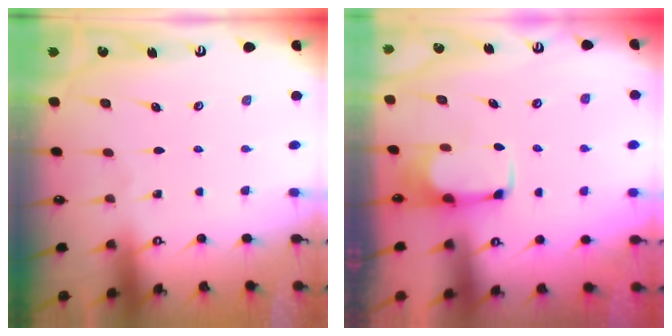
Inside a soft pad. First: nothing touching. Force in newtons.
{"total": 1.9, "press": 1.7, "slide": 0.9}